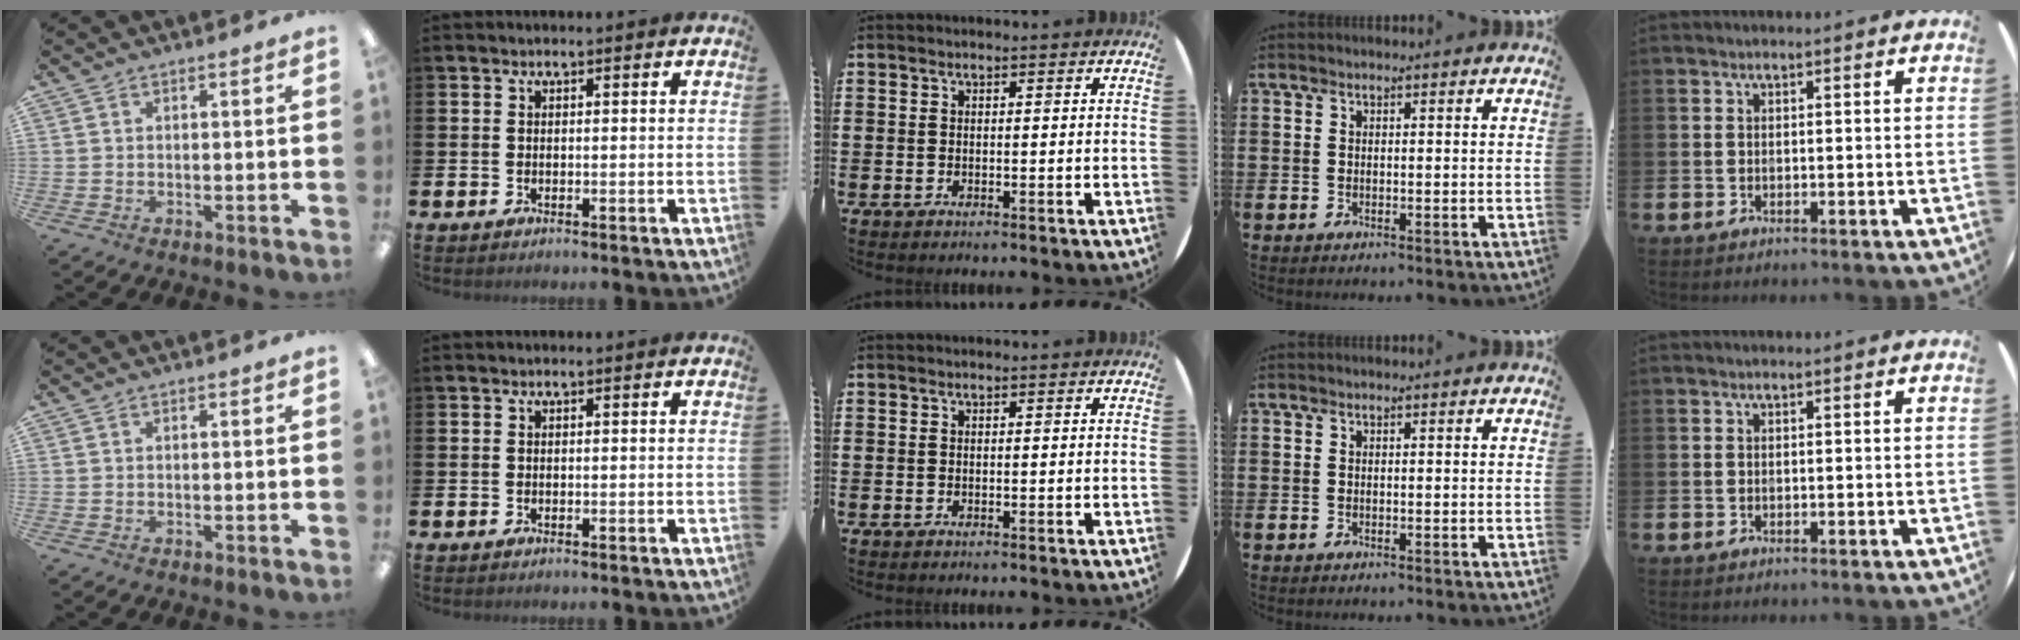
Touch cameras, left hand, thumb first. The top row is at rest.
{}